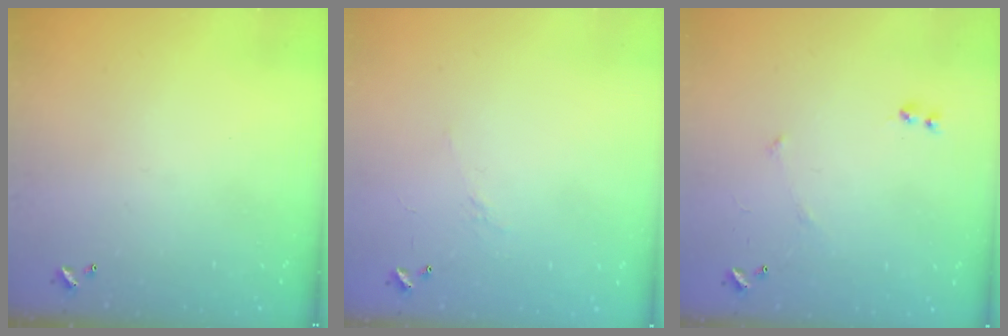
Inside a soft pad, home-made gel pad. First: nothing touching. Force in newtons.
{"total": 6.2, "press": 6.2, "slide": 0.8}
{"total": 5.7, "press": 5.7, "slide": 0.8}